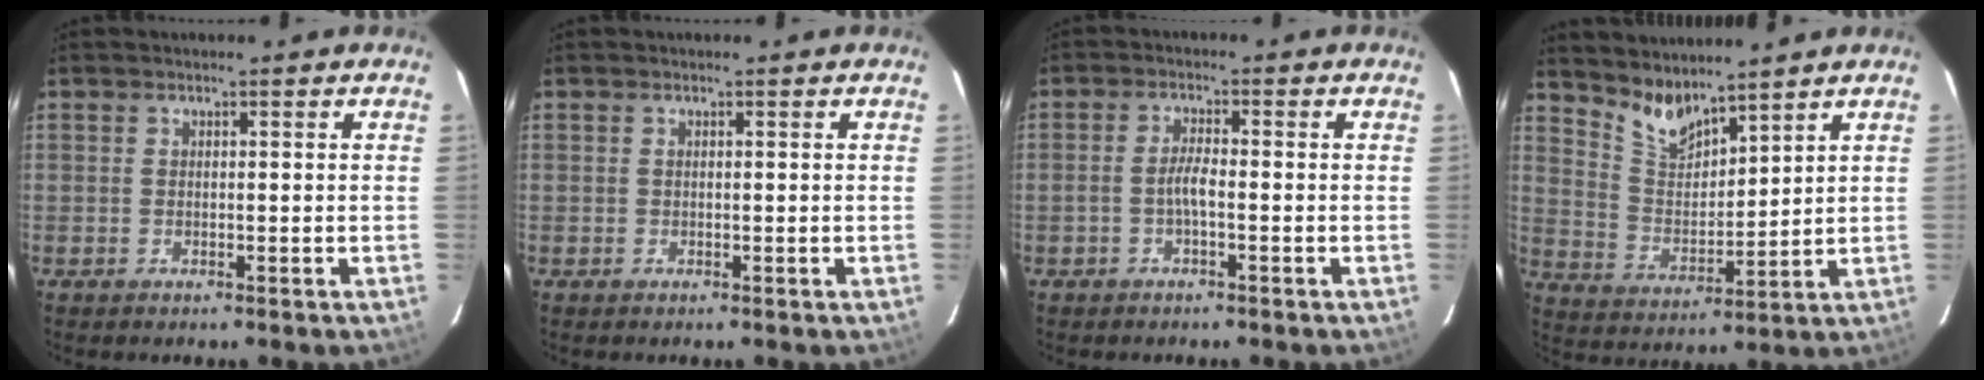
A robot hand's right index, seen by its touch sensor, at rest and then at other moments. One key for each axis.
{"total": 0.0}
{"total": 2.7, "fx": -1.1, "fy": 0.3, "fz": 2.4, "tx": -0.049, "ty": 0.005, "tz": -0.021}
{"total": 7.8, "fx": 6.9, "fy": 2.0, "fz": 3.0, "tx": -0.056, "ty": -0.008, "tz": 0.139}